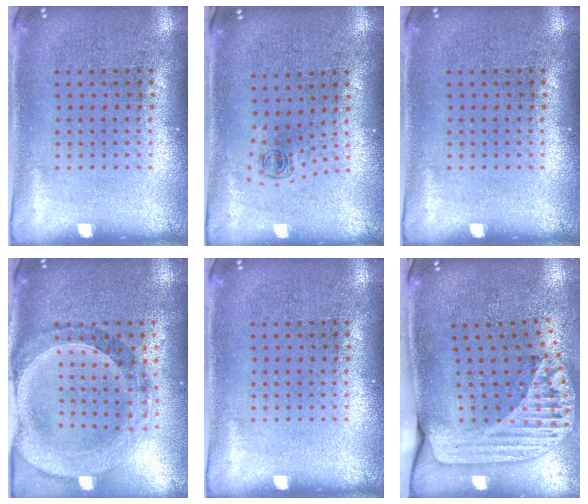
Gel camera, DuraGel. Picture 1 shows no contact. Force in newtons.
{"total": 0.5, "press": 0.3, "slide": 0.4}
{"total": 0.0}
{"total": 1.4, "press": 1.4, "slide": 0.3}
{"total": 0.0}
{"total": 2.4, "press": 1.7, "slide": 1.7}